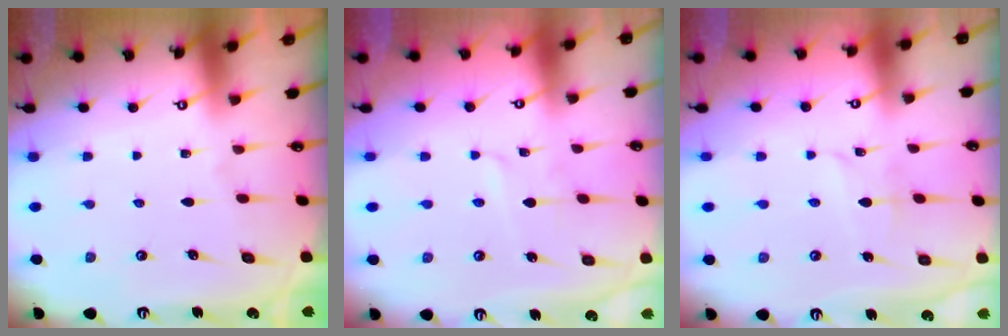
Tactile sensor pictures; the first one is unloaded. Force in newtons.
{"total": 0.9, "press": 0.9, "slide": 0.1}
{"total": 2.9, "press": 2.9, "slide": 0.3}